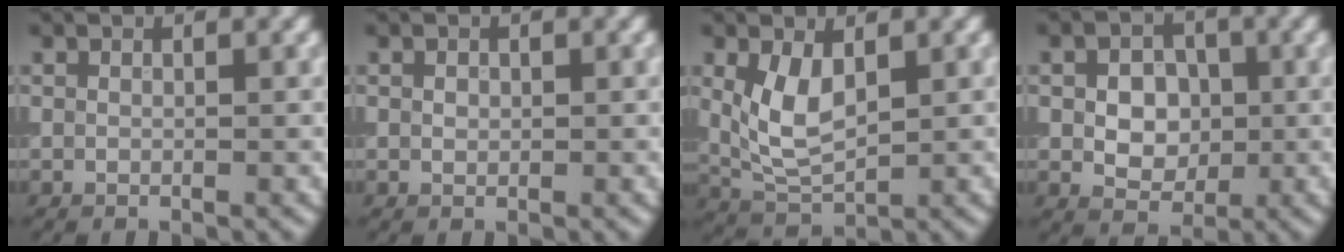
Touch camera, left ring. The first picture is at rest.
{"total": 0.6, "force": [0.1, 0.5, 0.3], "torque": [-0.005, -0.001, 0.001]}
{"total": 4.3, "force": [1.0, 2.2, 3.5], "torque": [-0.084, -0.004, 0.025]}
{"total": 4.2, "force": [-0.1, 3.2, 2.8], "torque": [-0.040, -0.001, -0.005]}